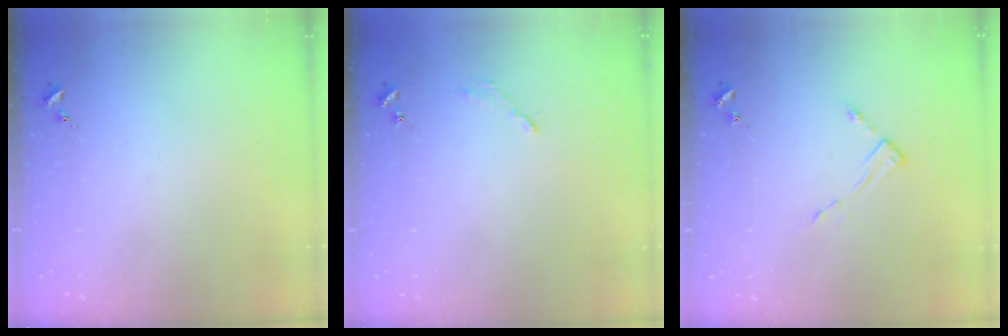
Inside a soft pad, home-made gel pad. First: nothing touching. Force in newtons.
{"total": 2.9, "press": 2.9, "slide": 0.4}
{"total": 2.6, "press": 2.6, "slide": 0.4}